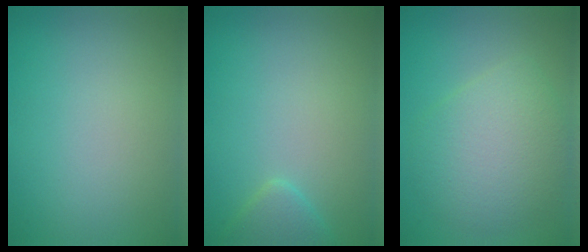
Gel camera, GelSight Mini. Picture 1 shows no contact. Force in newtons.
{"total": 1.8, "press": 1.8, "slide": 0.1}
{"total": 5.3, "press": 5.3, "slide": 0.0}